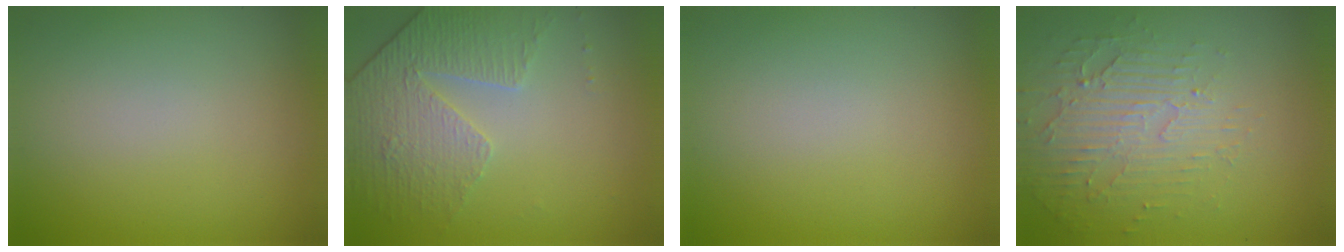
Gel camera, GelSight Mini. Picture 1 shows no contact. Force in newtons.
{"total": 4.7, "press": 3.3, "slide": 3.3}
{"total": 0.0}
{"total": 4.7, "press": 3.2, "slide": 3.5}